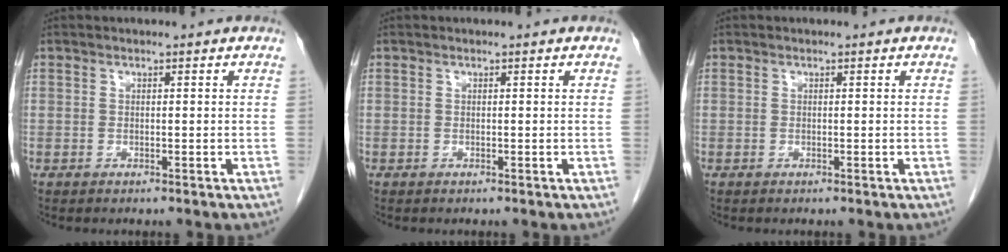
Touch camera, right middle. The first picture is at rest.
{"total": 0.0}
{"total": 0.0}